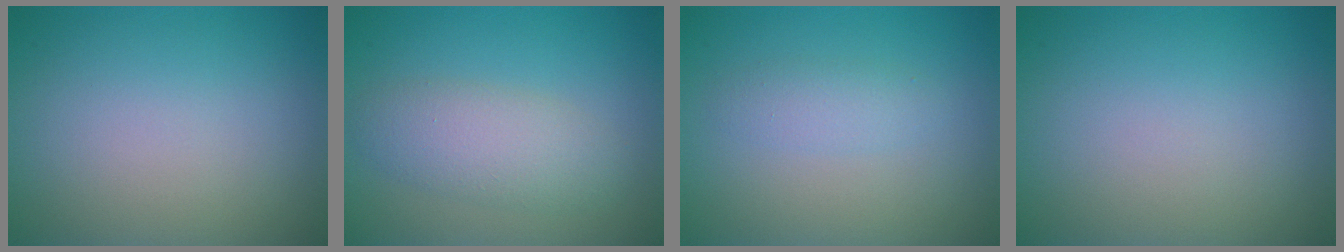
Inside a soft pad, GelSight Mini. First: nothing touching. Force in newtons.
{"total": 3.8, "press": 3.8, "slide": 0.1}
{"total": 1.6, "press": 1.6, "slide": 0.1}
{"total": 0.0}